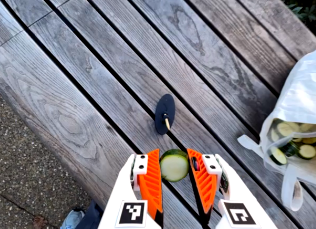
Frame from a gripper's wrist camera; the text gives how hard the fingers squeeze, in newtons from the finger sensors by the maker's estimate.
{"total": 9.1, "left": 10.0, "right": 8.2}